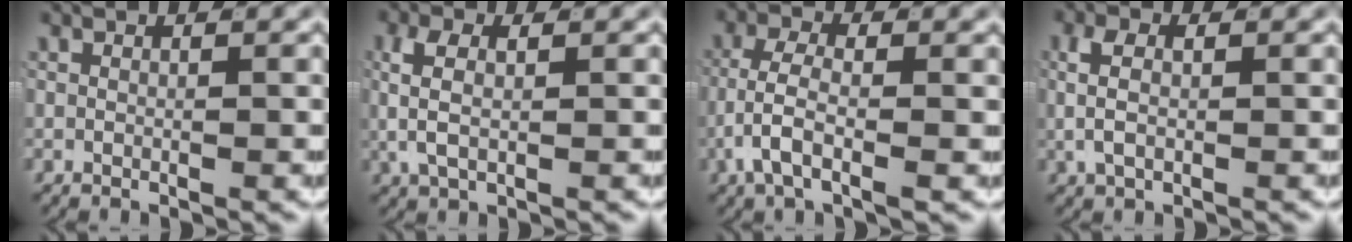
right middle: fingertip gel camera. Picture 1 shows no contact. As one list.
[{"total": 3.6, "force": [0.5, 2.0, 2.9], "torque": [-0.070, -0.003, 0.012]}, {"total": 4.1, "force": [-1.2, 1.6, 3.6], "torque": [-0.080, -0.009, -0.021]}, {"total": 2.8, "force": [0.3, 1.6, 2.3], "torque": [-0.049, 0.000, 0.003]}]